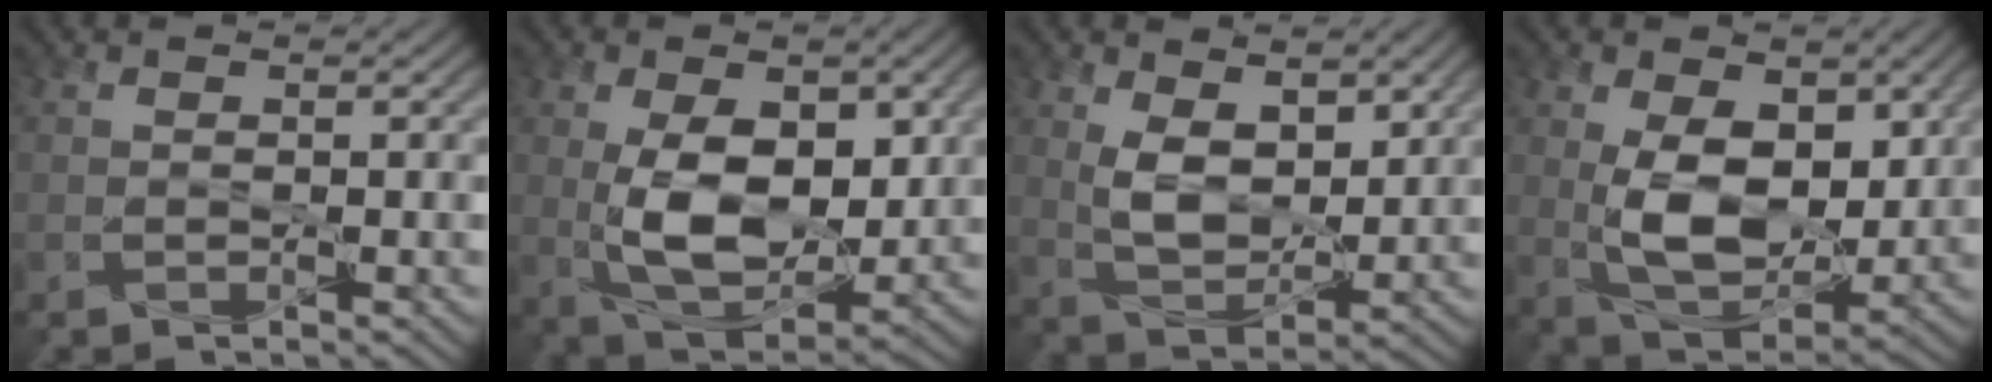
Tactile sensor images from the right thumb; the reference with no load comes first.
{"total": 10.7, "force": [0.7, 6.1, 8.8], "torque": [-0.163, -0.009, 0.017]}
{"total": 6.9, "force": [2.5, 4.0, 4.9], "torque": [-0.101, -0.011, 0.048]}
{"total": 10.0, "force": [1.2, 6.2, 7.8], "torque": [-0.156, -0.011, 0.024]}